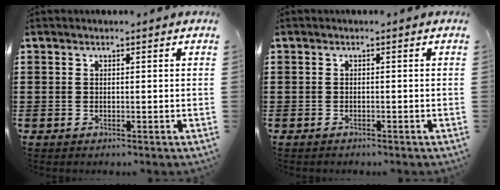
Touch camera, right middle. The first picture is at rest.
{"total": 0.6, "force": [-0.6, 0.2, 0.0], "torque": [0.000, 0.001, -0.013]}